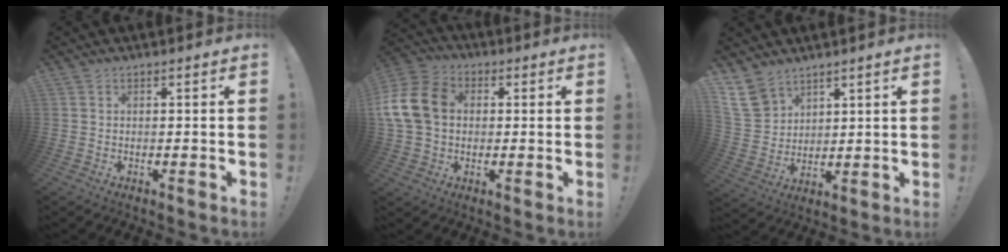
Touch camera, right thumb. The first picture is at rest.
{"total": 16.0, "force": [1.8, 12.4, 9.9], "torque": [-0.183, 0.011, 0.038]}
{"total": 10.5, "force": [7.5, 6.7, 3.2], "torque": [-0.062, -0.046, 0.153]}